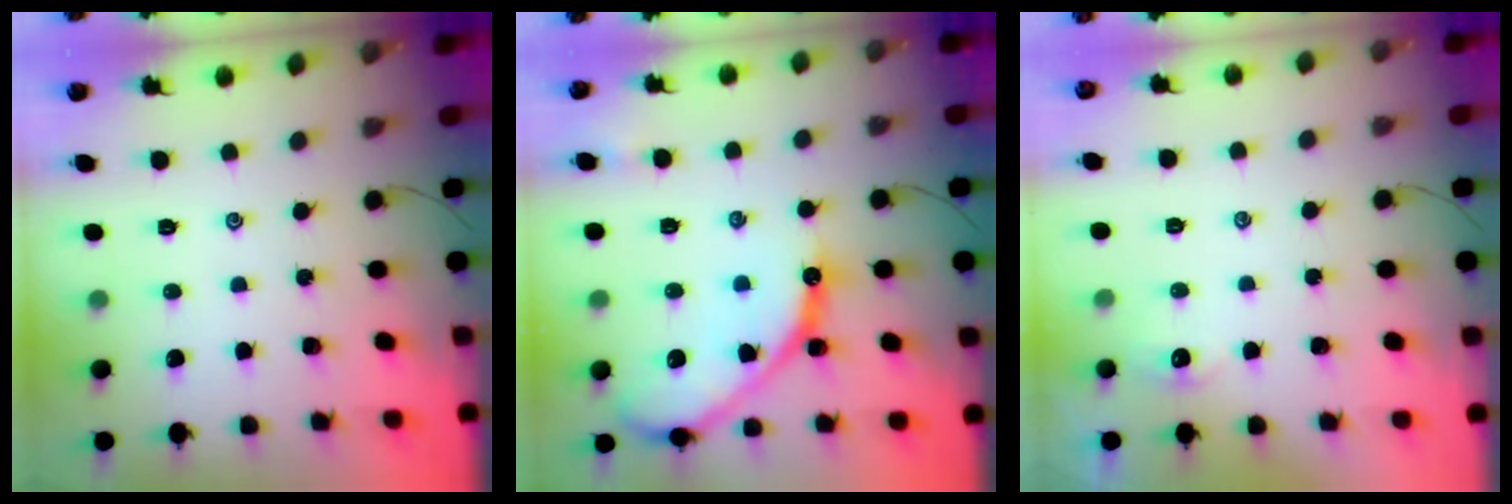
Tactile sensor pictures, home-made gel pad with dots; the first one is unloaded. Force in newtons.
{"total": 14.2, "press": 14.2, "slide": 1.2}
{"total": 2.4, "press": 2.4, "slide": 0.3}